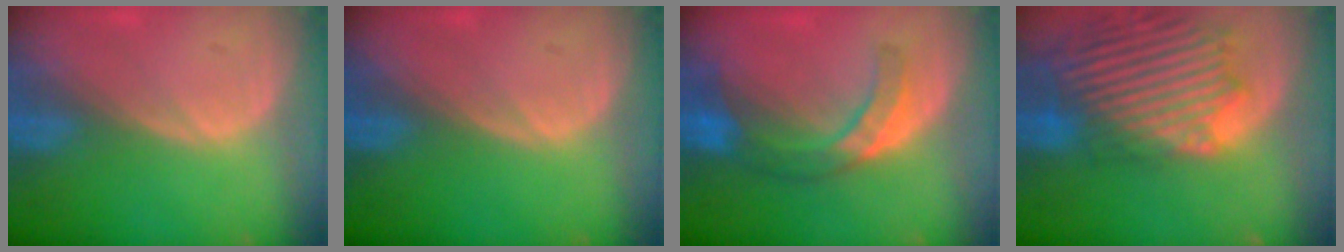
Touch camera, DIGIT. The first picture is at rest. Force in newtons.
{"total": 0.0}
{"total": 7.3, "press": 6.8, "slide": 2.7}
{"total": 14.4, "press": 12.2, "slide": 7.6}